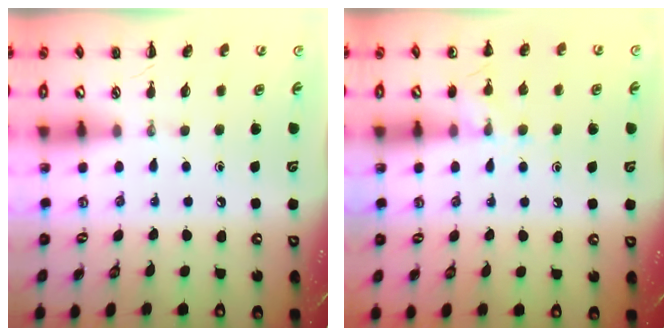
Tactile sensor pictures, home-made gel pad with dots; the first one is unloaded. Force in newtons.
{"total": 8.0, "press": 7.8, "slide": 1.8}